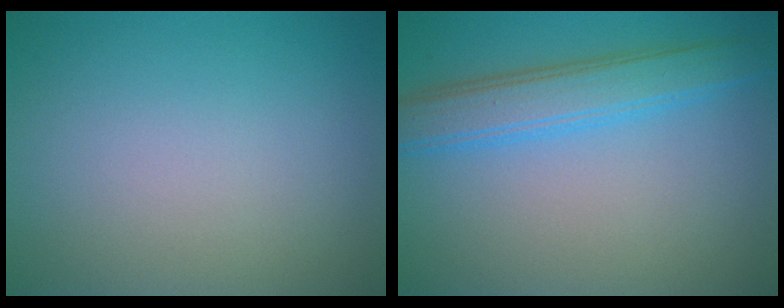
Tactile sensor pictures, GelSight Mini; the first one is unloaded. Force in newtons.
{"total": 4.2, "press": 4.2, "slide": 0.1}